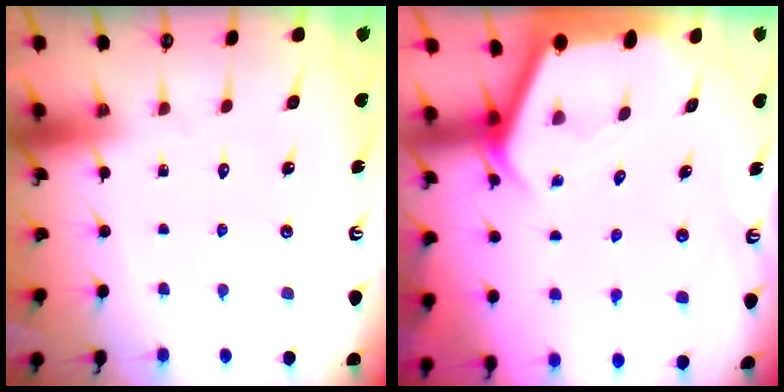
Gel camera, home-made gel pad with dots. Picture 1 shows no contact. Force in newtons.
{"total": 2.8, "press": 2.8, "slide": 0.2}